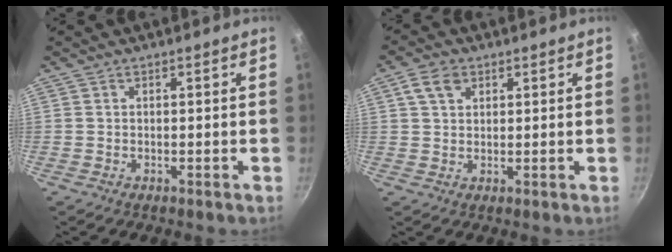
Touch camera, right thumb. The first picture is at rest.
{"total": 4.7, "force": [2.1, 3.2, 2.7], "torque": [-0.042, 0.001, 0.037]}